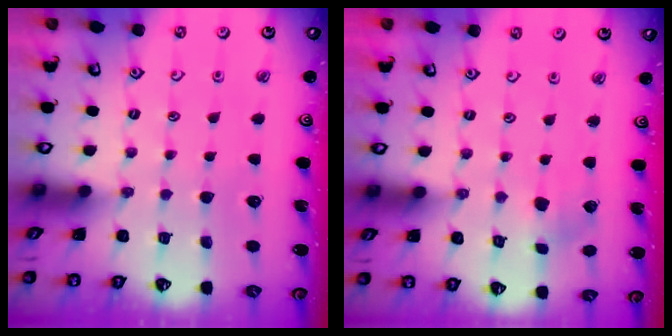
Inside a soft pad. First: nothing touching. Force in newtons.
{"total": 2.3, "press": 2.3, "slide": 0.3}